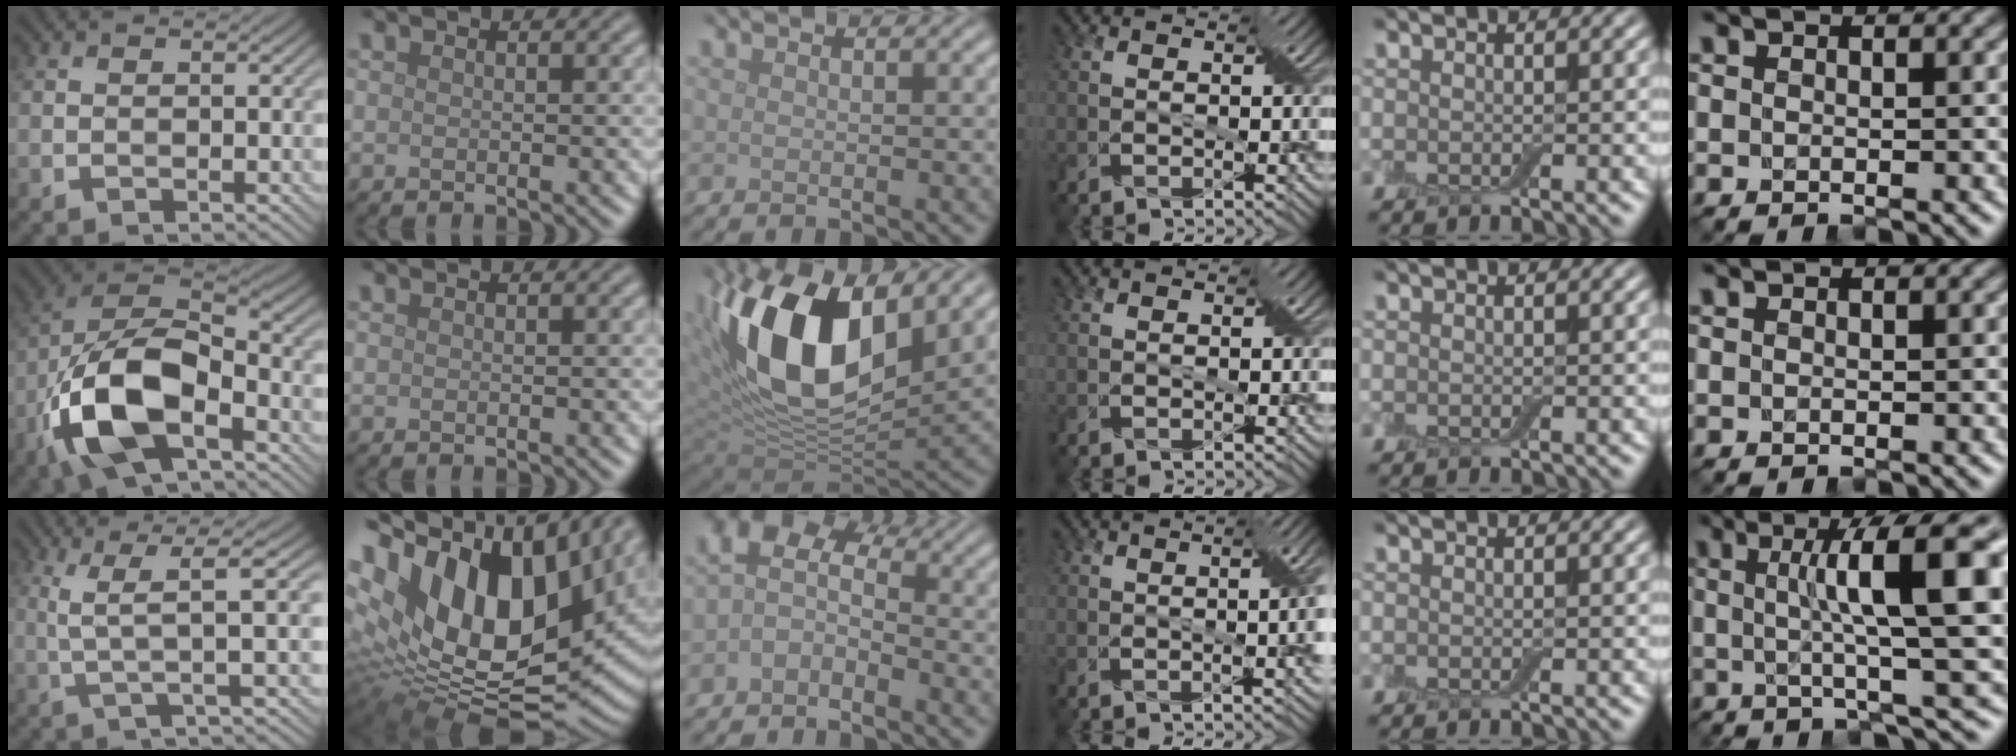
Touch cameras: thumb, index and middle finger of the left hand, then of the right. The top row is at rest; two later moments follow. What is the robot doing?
{"motion": "cut", "object": "cling film"}